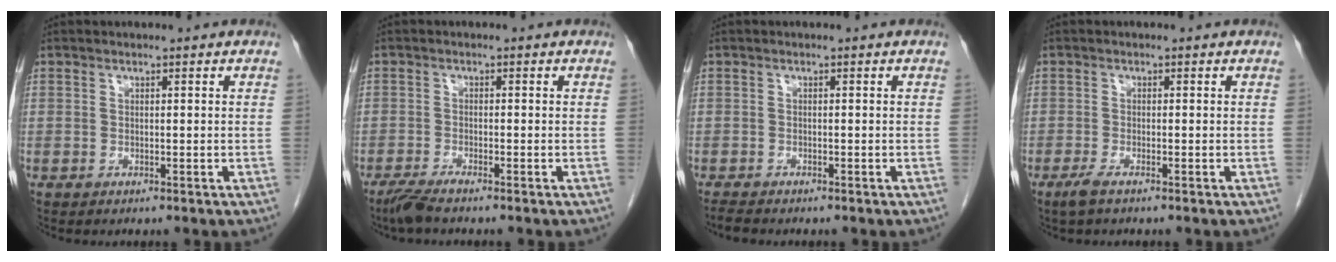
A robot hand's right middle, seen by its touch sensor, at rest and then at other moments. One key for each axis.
{"total": 2.8, "fx": -2.3, "fy": -0.1, "fz": 1.6, "tx": -0.038, "ty": -0.007, "tz": -0.050}
{"total": 1.3, "fx": -1.2, "fy": 0.1, "fz": 0.4, "tx": -0.014, "ty": -0.005, "tz": -0.022}
{"total": 1.9, "fx": -1.4, "fy": 0.1, "fz": 1.4, "tx": -0.035, "ty": -0.005, "tz": -0.030}